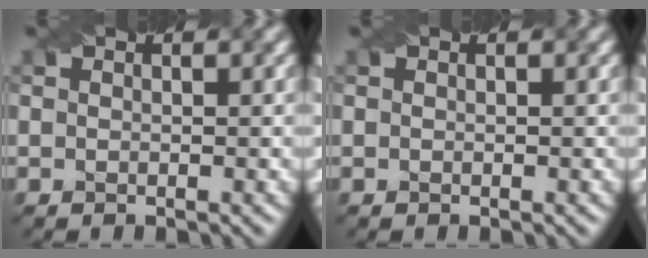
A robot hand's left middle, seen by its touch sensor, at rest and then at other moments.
{"total": 0.0}